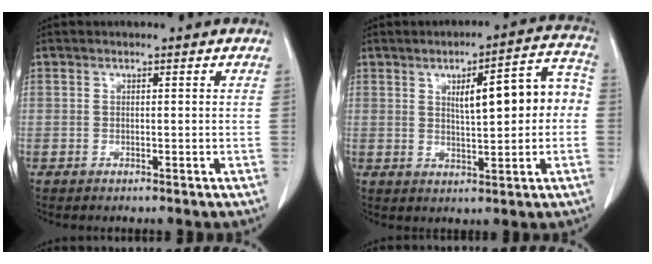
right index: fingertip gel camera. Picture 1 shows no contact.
{"total": 10.5, "force": [1.0, 2.7, 10.0], "torque": [-0.135, 0.035, 0.017]}